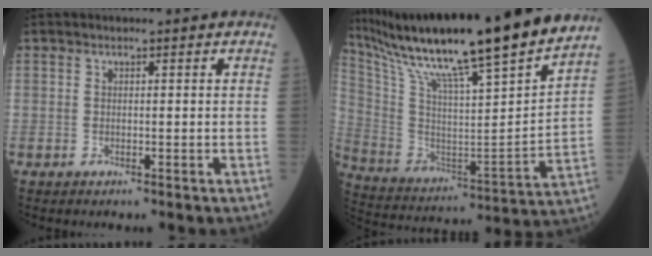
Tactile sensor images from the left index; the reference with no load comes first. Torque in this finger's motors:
{"motor_torque": [0.34, -0.67, 1.05, 0.21]}